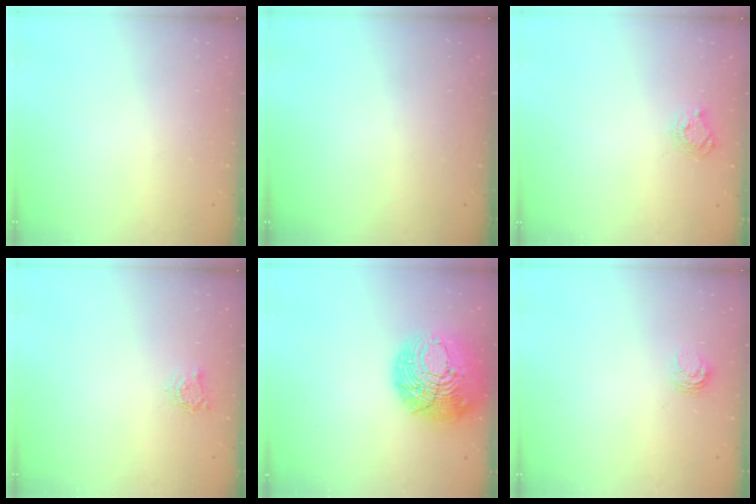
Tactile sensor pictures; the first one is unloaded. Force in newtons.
{"total": 0.0}
{"total": 5.8, "press": 5.8, "slide": 0.5}
{"total": 3.8, "press": 3.8, "slide": 0.4}
{"total": 19.1, "press": 19.0, "slide": 2.1}
{"total": 4.7, "press": 4.7, "slide": 0.2}